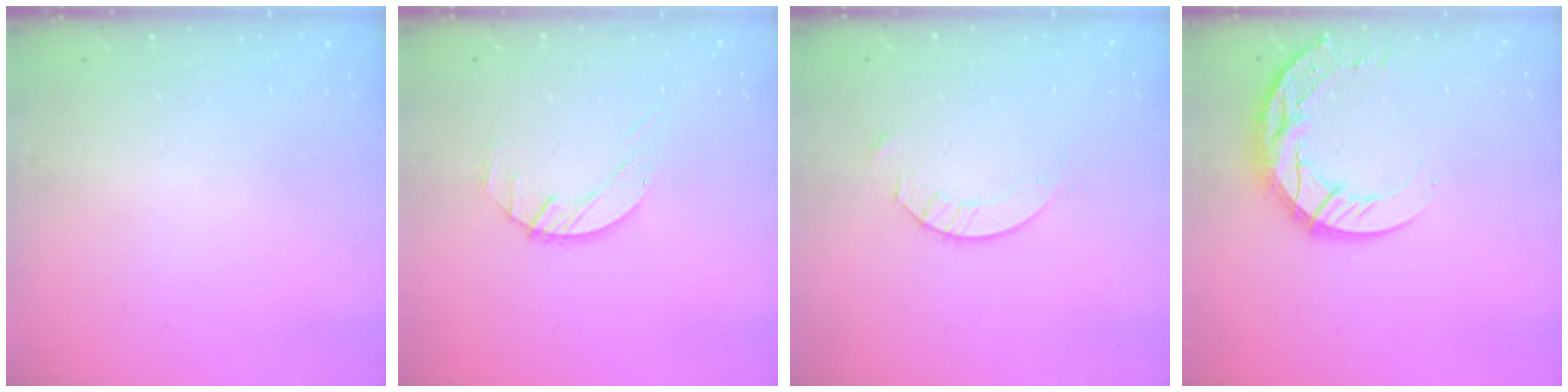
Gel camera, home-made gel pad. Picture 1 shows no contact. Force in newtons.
{"total": 2.4, "press": 2.4, "slide": 0.1}
{"total": 2.0, "press": 2.0, "slide": 0.2}
{"total": 13.1, "press": 13.1, "slide": 1.1}